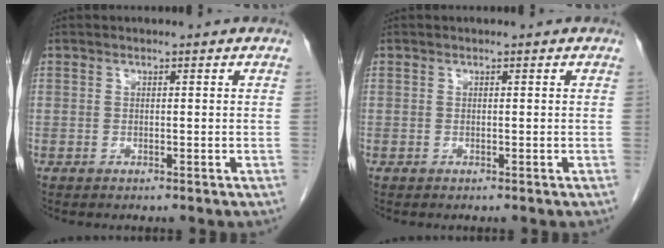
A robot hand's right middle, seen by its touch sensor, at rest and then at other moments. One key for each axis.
{"total": 0.0}